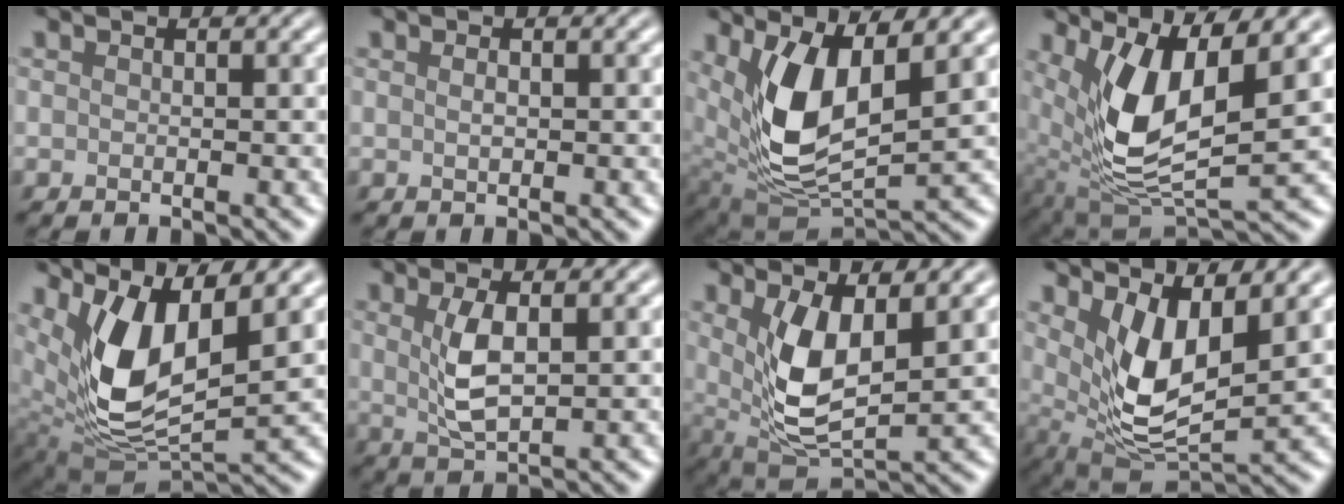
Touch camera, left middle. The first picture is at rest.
{"total": 0.0}
{"total": 7.4, "force": [2.1, 3.3, 6.3], "torque": [-0.142, -0.020, 0.049]}
{"total": 9.1, "force": [2.4, 3.4, 8.1], "torque": [-0.179, -0.012, 0.056]}
{"total": 9.0, "force": [3.3, 3.8, 7.4], "torque": [-0.160, -0.017, 0.074]}
{"total": 3.2, "force": [0.5, 0.9, 3.0], "torque": [-0.071, -0.004, 0.020]}
{"total": 5.7, "force": [0.9, 2.3, 5.2], "torque": [-0.112, -0.018, 0.030]}
{"total": 6.7, "force": [2.0, 2.6, 5.8], "torque": [-0.120, -0.017, 0.046]}